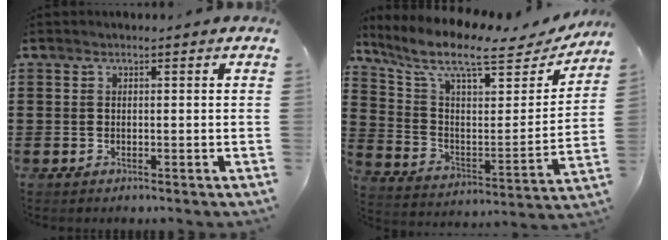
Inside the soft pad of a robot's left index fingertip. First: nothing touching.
{"total": 10.2, "force": [8.0, 2.2, 6.0], "torque": [-0.141, -0.051, 0.133]}